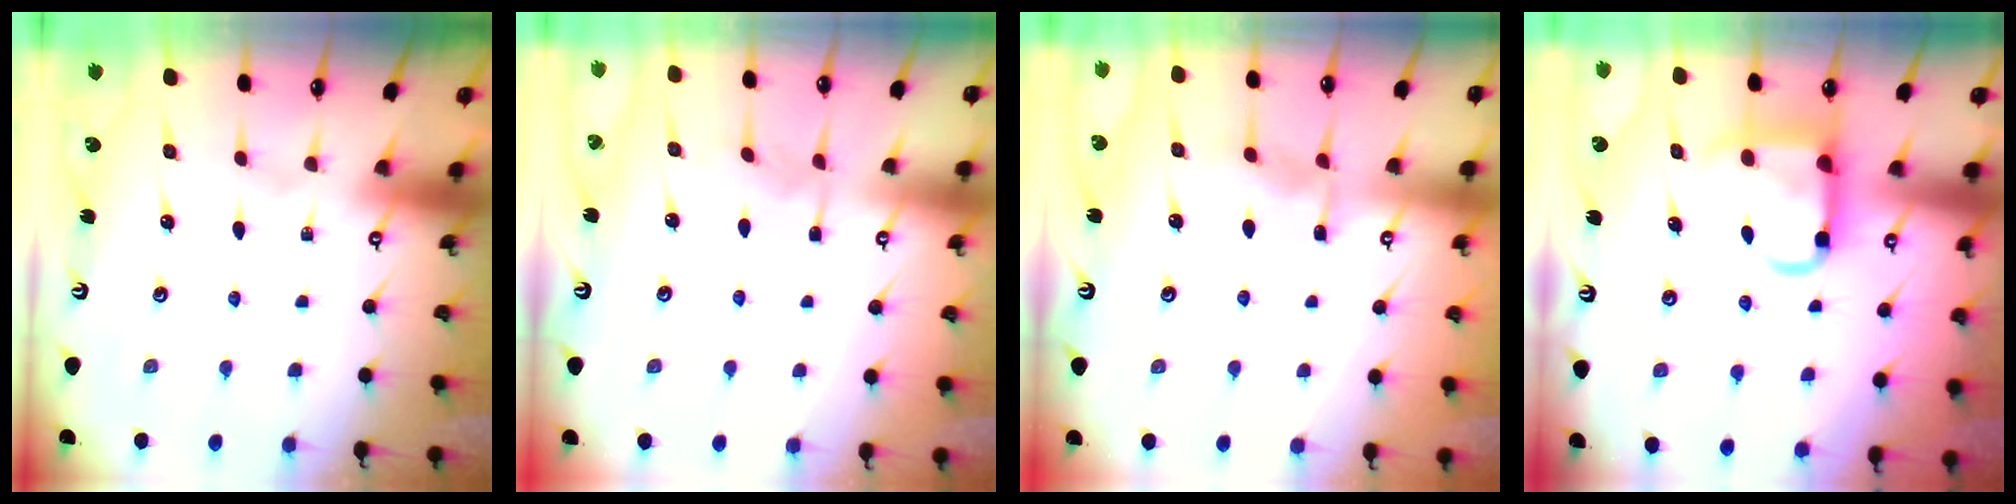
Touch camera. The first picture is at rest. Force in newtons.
{"total": 4.7, "press": 4.6, "slide": 0.8}
{"total": 5.2, "press": 5.2, "slide": 0.6}
{"total": 10.6, "press": 10.5, "slide": 1.6}